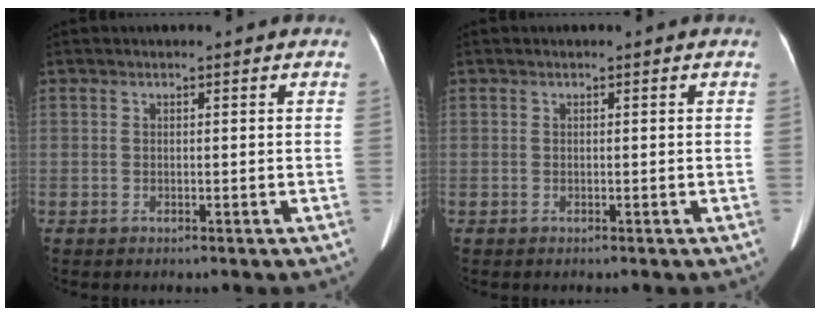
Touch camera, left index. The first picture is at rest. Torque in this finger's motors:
{"motor_torque": [0.02, 0.06, 0.00, 0.00]}